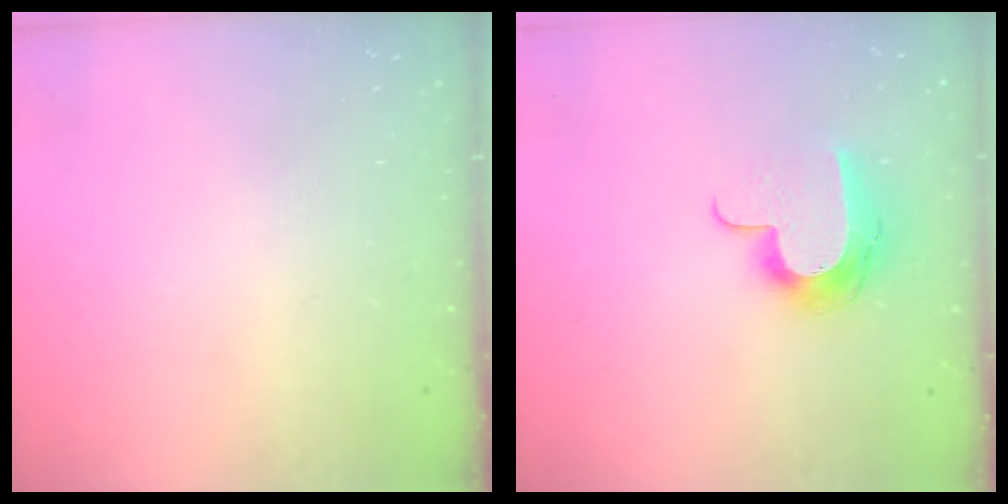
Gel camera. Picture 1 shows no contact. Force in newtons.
{"total": 12.3, "press": 12.3, "slide": 0.9}